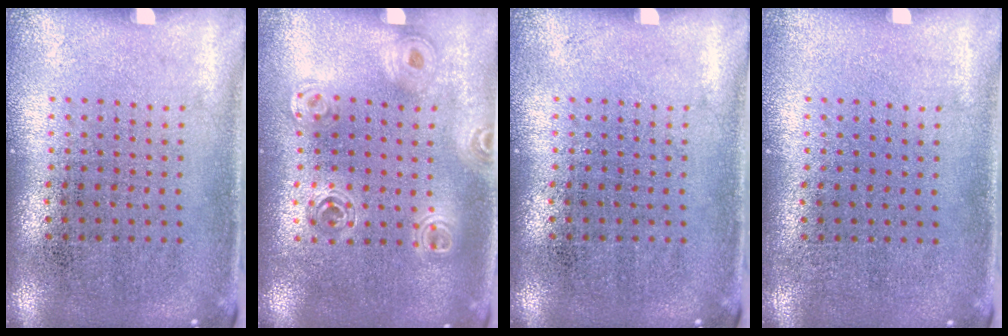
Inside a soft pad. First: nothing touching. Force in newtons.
{"total": 1.4, "press": 1.3, "slide": 0.6}
{"total": 0.0}
{"total": 0.0}